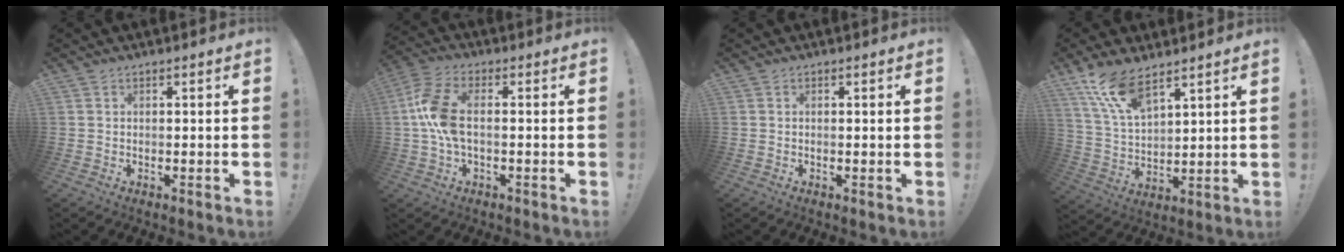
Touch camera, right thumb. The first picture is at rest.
{"total": 10.7, "force": [-0.1, 5.2, 9.3], "torque": [-0.201, 0.003, 0.001]}
{"total": 0.0}
{"total": 11.9, "force": [9.1, 3.8, 6.7], "torque": [-0.141, -0.048, 0.172]}